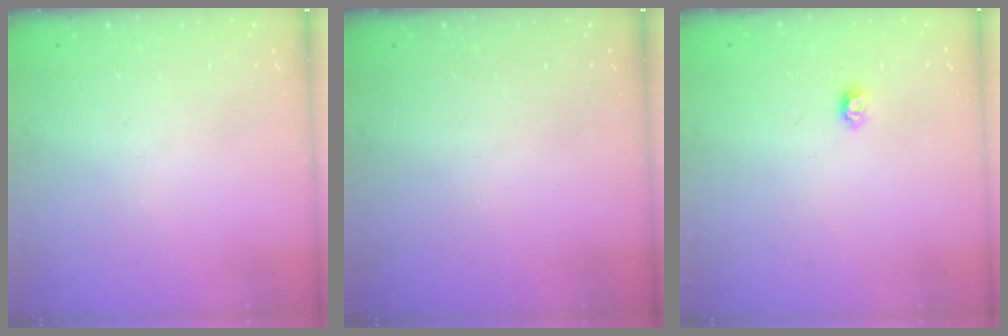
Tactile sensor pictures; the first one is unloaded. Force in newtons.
{"total": 0.0}
{"total": 4.0, "press": 3.9, "slide": 0.6}